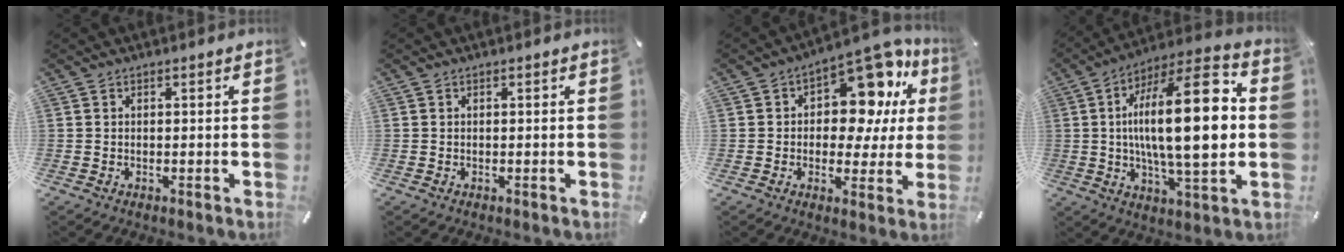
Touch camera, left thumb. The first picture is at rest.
{"total": 0.0}
{"total": 15.5, "force": [7.2, 9.4, 10.0], "torque": [-0.123, -0.061, 0.126]}
{"total": 25.1, "force": [1.4, 8.4, 23.6], "torque": [-0.400, -0.008, 0.008]}